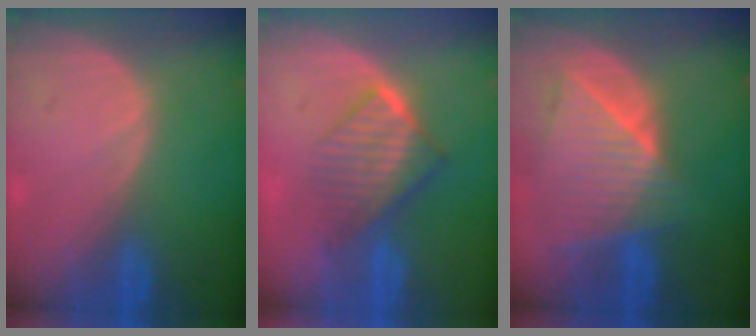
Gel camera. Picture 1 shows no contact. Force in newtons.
{"total": 6.4, "press": 5.7, "slide": 2.9}
{"total": 9.2, "press": 8.2, "slide": 4.2}